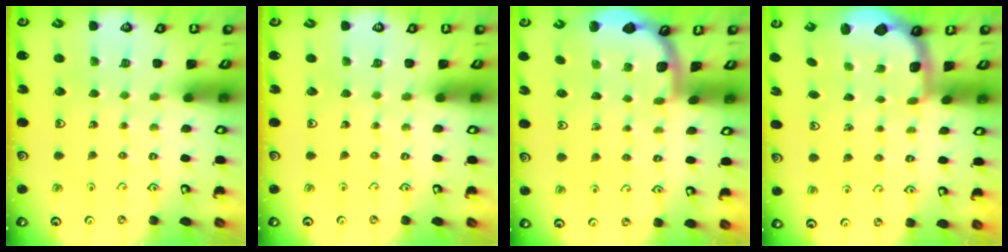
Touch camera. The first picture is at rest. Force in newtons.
{"total": 0.0}
{"total": 1.9, "press": 1.9, "slide": 0.0}
{"total": 2.5, "press": 1.3, "slide": 2.1}